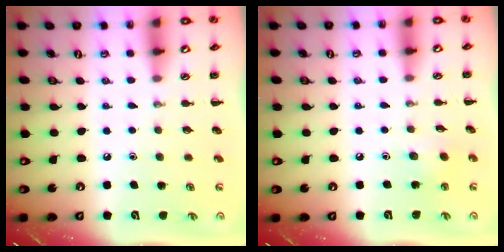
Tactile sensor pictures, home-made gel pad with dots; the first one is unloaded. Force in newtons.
{"total": 2.9, "press": 2.8, "slide": 0.6}